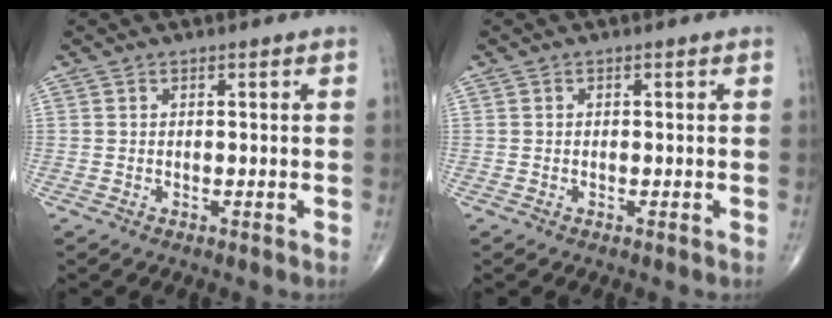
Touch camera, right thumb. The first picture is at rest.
{"total": 0.0}